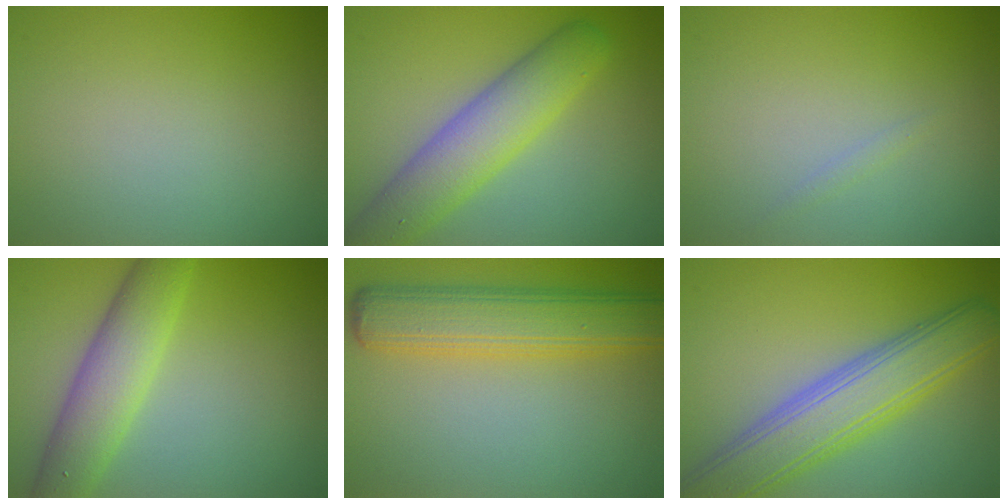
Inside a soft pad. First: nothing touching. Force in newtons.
{"total": 6.2, "press": 6.2, "slide": 0.3}
{"total": 0.6, "press": 0.6, "slide": 0.1}
{"total": 5.3, "press": 5.3, "slide": 0.1}
{"total": 6.5, "press": 6.5, "slide": 0.1}
{"total": 7.4, "press": 7.3, "slide": 0.7}